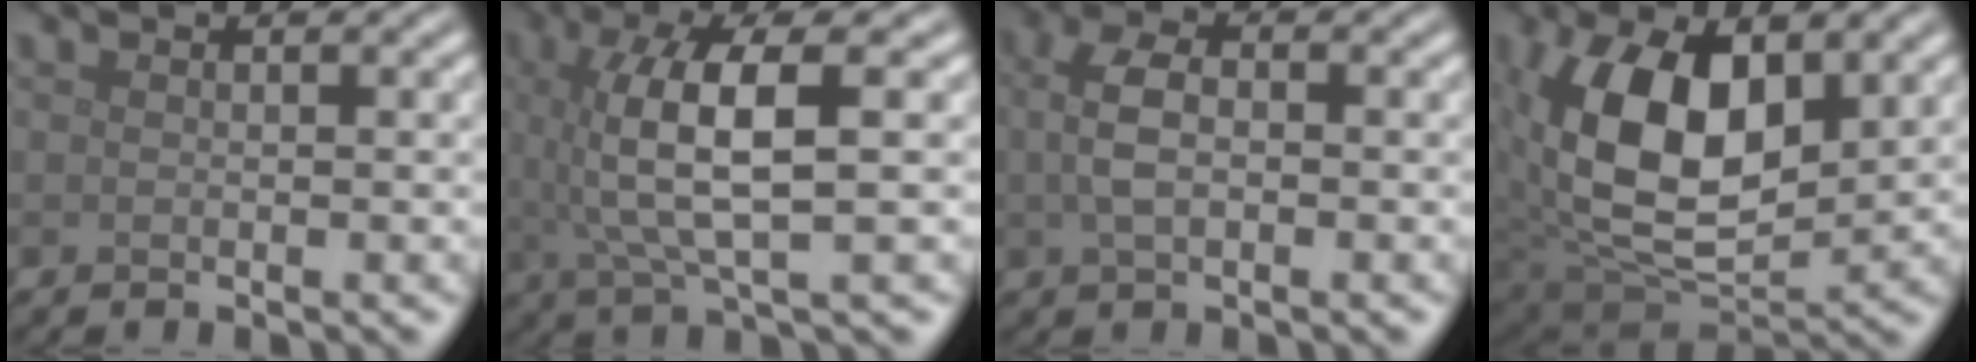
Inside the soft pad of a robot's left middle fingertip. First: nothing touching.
{"total": 7.3, "force": [0.8, 2.1, 6.9], "torque": [-0.142, 0.004, 0.018]}
{"total": 3.6, "force": [0.1, 1.9, 3.0], "torque": [-0.068, 0.003, 0.000]}
{"total": 11.6, "force": [2.4, 6.7, 9.1], "torque": [-0.176, -0.010, 0.046]}